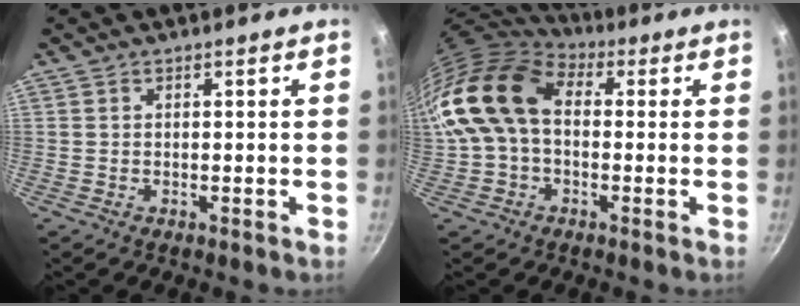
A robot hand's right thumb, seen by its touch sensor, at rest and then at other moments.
{"total": 15.7, "force": [1.1, 10.9, 11.3], "torque": [-0.203, 0.028, 0.005]}